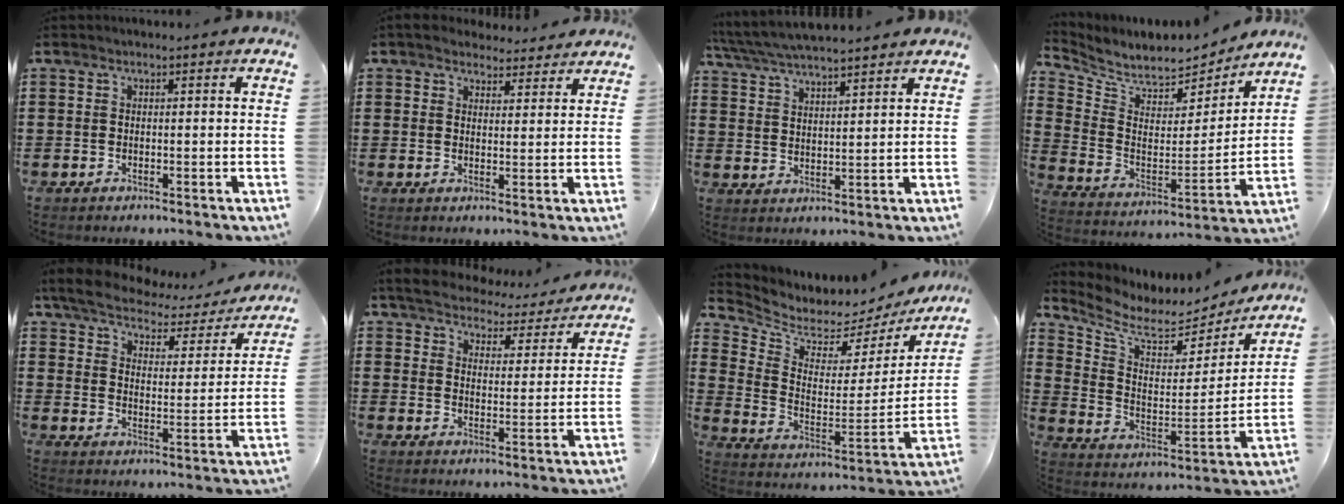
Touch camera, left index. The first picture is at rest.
{"total": 3.7, "force": [3.4, 1.2, 0.6], "torque": [-0.024, -0.008, 0.064]}
{"total": 5.1, "force": [4.9, 0.5, 1.5], "torque": [-0.047, -0.021, 0.086]}
{"total": 6.3, "force": [6.1, 1.4, 1.1], "torque": [-0.061, -0.051, 0.102]}
{"total": 4.7, "force": [4.3, 1.1, 1.5], "torque": [-0.055, -0.027, 0.069]}
{"total": 4.5, "force": [4.5, 0.3, 0.4], "torque": [-0.036, -0.035, 0.073]}
{"total": 4.4, "force": [4.2, 1.3, -0.1], "torque": [-0.035, -0.052, 0.070]}
{"total": 6.8, "force": [6.1, 2.2, 2.1], "torque": [-0.078, -0.051, 0.103]}